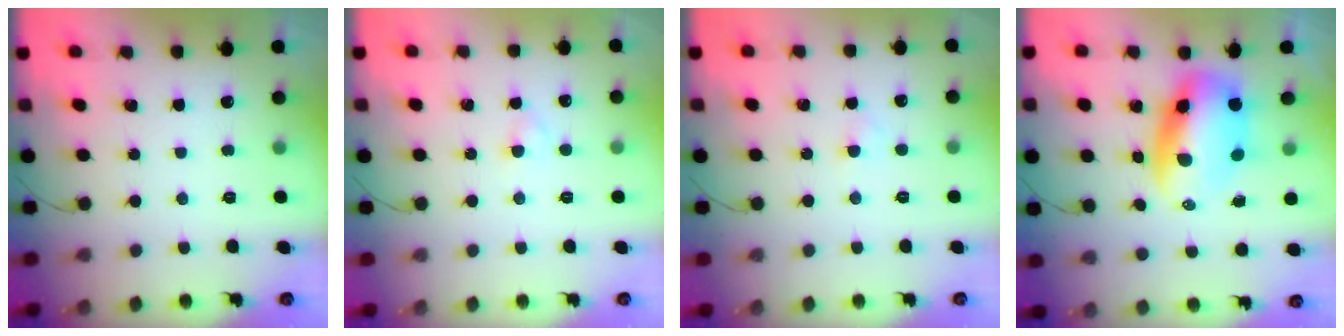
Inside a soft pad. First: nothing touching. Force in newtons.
{"total": 2.2, "press": 2.0, "slide": 0.9}
{"total": 1.6, "press": 1.4, "slide": 0.8}
{"total": 9.8, "press": 9.5, "slide": 2.5}